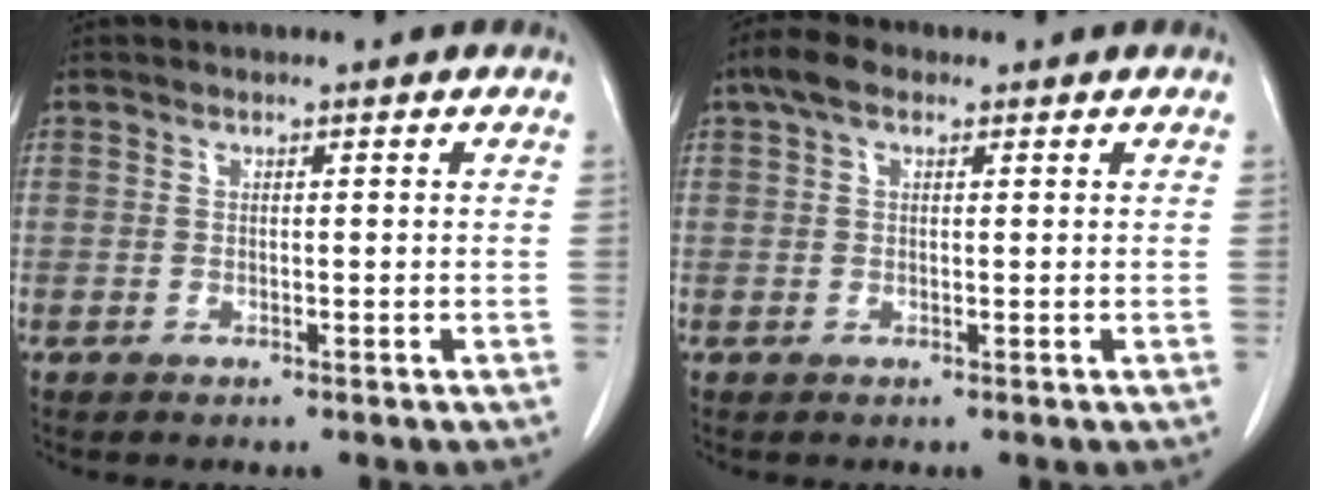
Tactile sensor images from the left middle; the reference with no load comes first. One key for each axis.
{"total": 3.3, "fx": 1.9, "fy": 1.7, "fz": 2.2, "tx": -0.048, "ty": 0.023, "tz": 0.033}